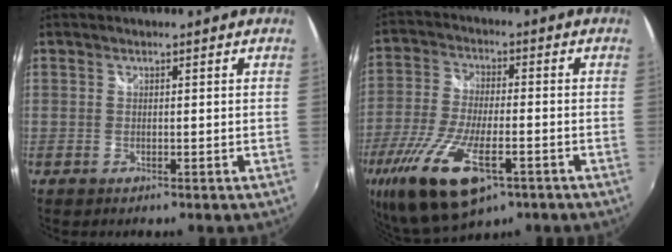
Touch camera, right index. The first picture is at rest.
{"total": 19.9, "force": [-9.9, 8.0, 15.3], "torque": [-0.328, -0.059, -0.174]}